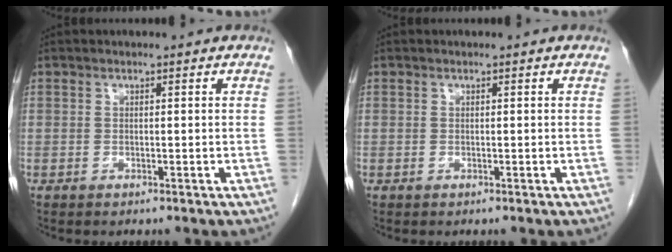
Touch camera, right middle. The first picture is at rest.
{"total": 0.0}